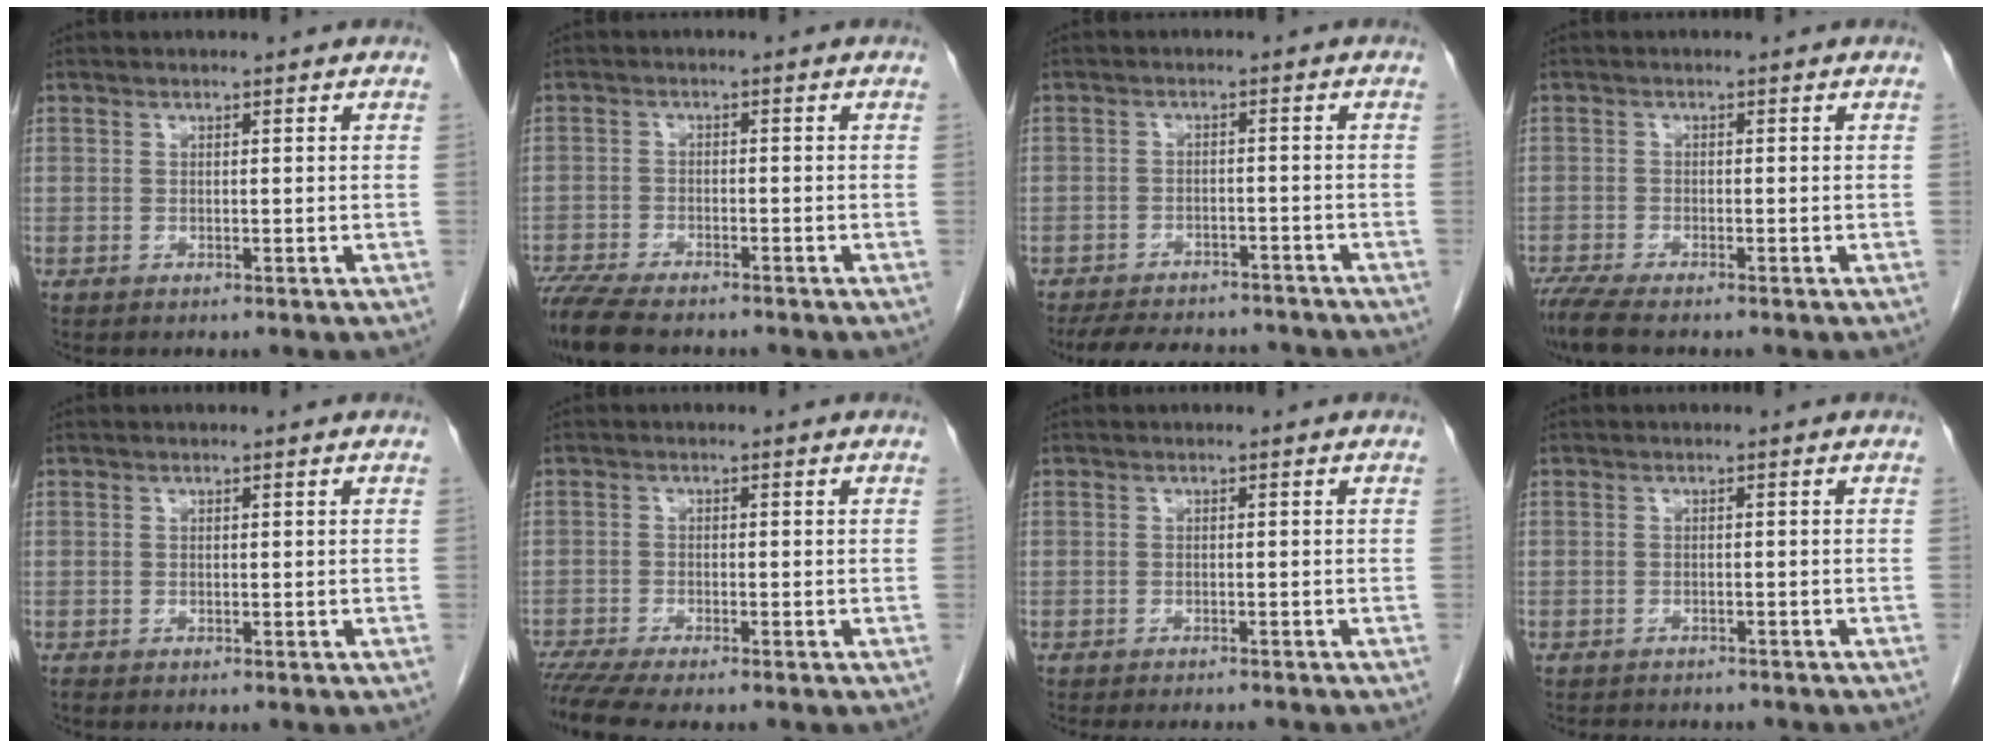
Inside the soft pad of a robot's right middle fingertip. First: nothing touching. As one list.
[{"total": 10.1, "force": [-8.5, 2.2, 4.9], "torque": [-0.086, -0.018, -0.139]}, {"total": 12.9, "force": [-11.4, 4.3, 4.1], "torque": [-0.076, 0.004, -0.149]}, {"total": 4.8, "force": [-3.9, 0.5, 2.7], "torque": [-0.054, -0.014, -0.070]}, {"total": 0.0}, {"total": 6.0, "force": [-5.2, 0.0, 3.0], "torque": [-0.047, -0.013, -0.088]}, {"total": 6.2, "force": [-5.7, 0.8, 2.1], "torque": [-0.020, -0.011, -0.076]}, {"total": 6.0, "force": [-5.4, 1.9, 1.8], "torque": [-0.023, 0.000, -0.067]}]